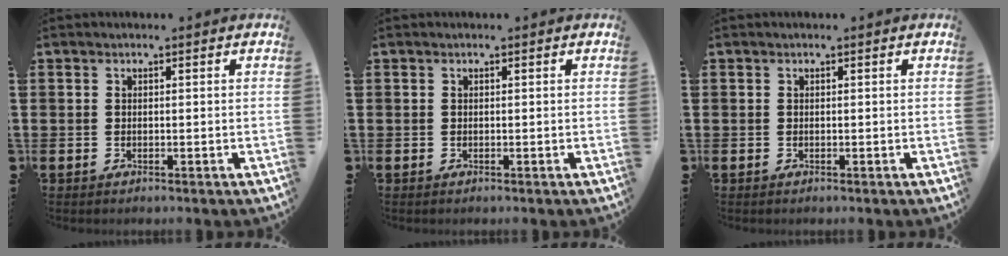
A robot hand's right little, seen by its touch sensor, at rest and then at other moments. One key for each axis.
{"total": 0.0}
{"total": 0.0}